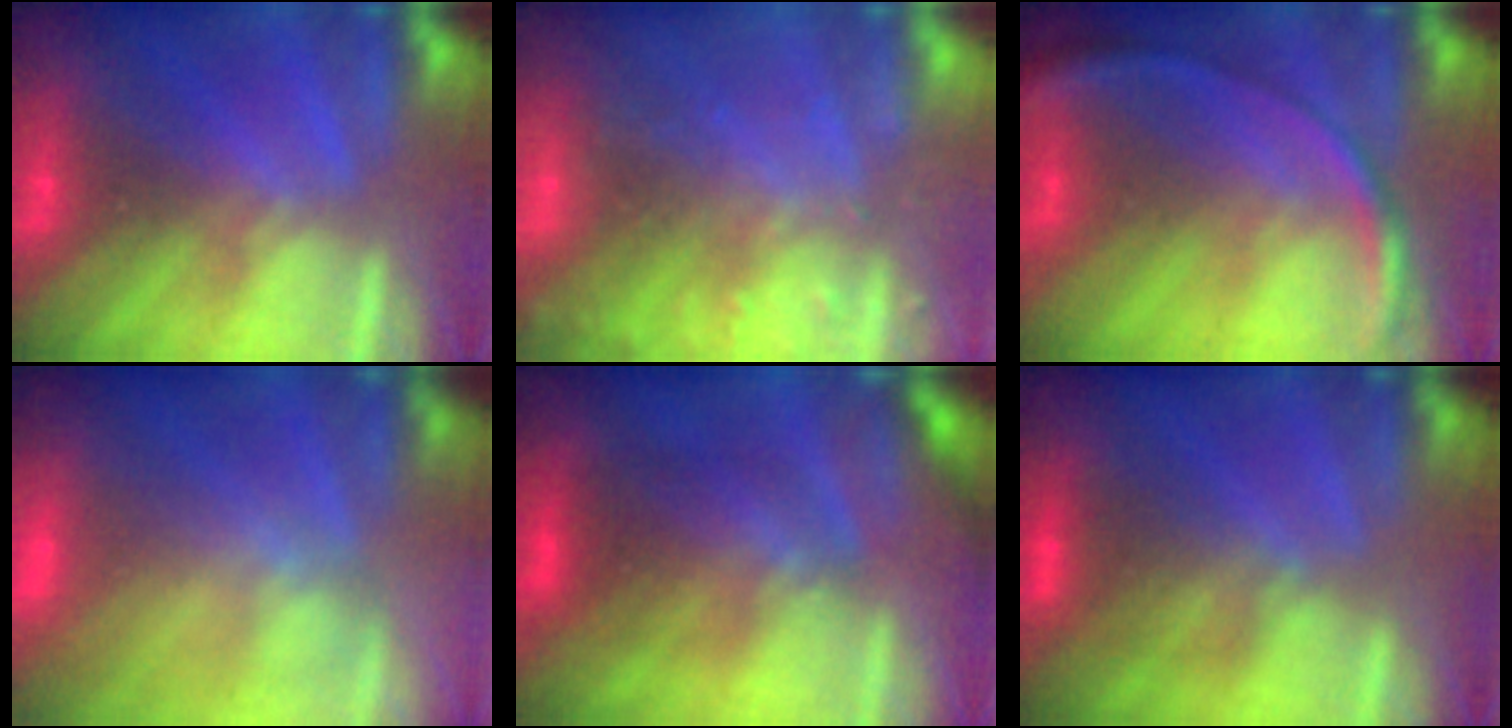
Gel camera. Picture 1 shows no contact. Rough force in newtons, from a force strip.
{"total": 7.7}
{"total": 2.7}
{"total": 9.6}
{"total": 2.6}
{"total": 2.4}